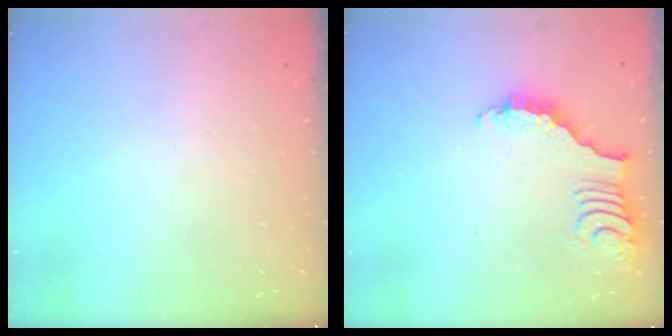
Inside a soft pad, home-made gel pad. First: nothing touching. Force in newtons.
{"total": 3.1, "press": 3.1, "slide": 0.5}